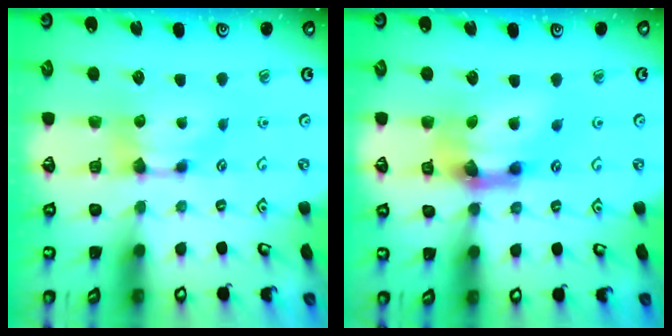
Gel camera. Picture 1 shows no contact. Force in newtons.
{"total": 6.7, "press": 6.2, "slide": 2.4}